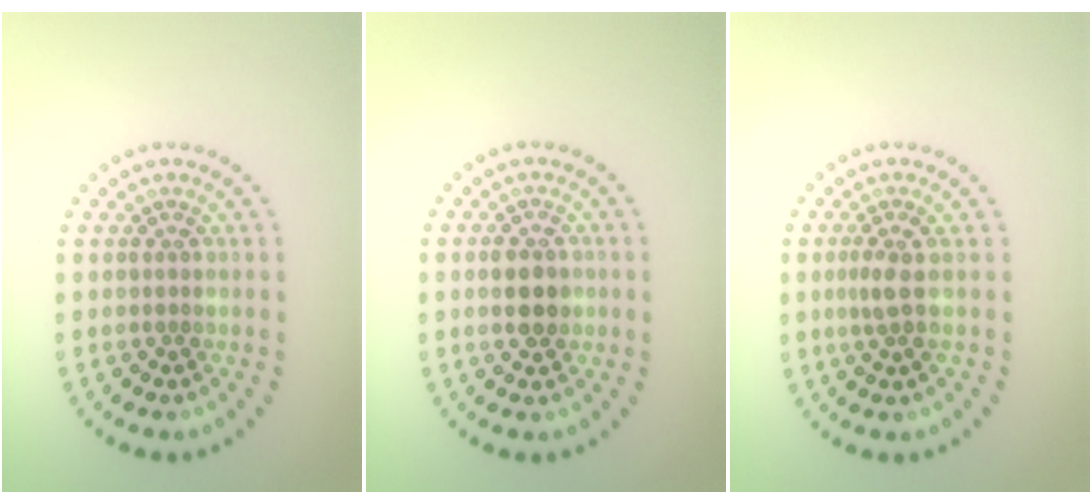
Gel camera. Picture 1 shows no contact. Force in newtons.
{"total": 2.9, "press": 2.9, "slide": 0.1}
{"total": 1.9, "press": 1.4, "slide": 1.3}